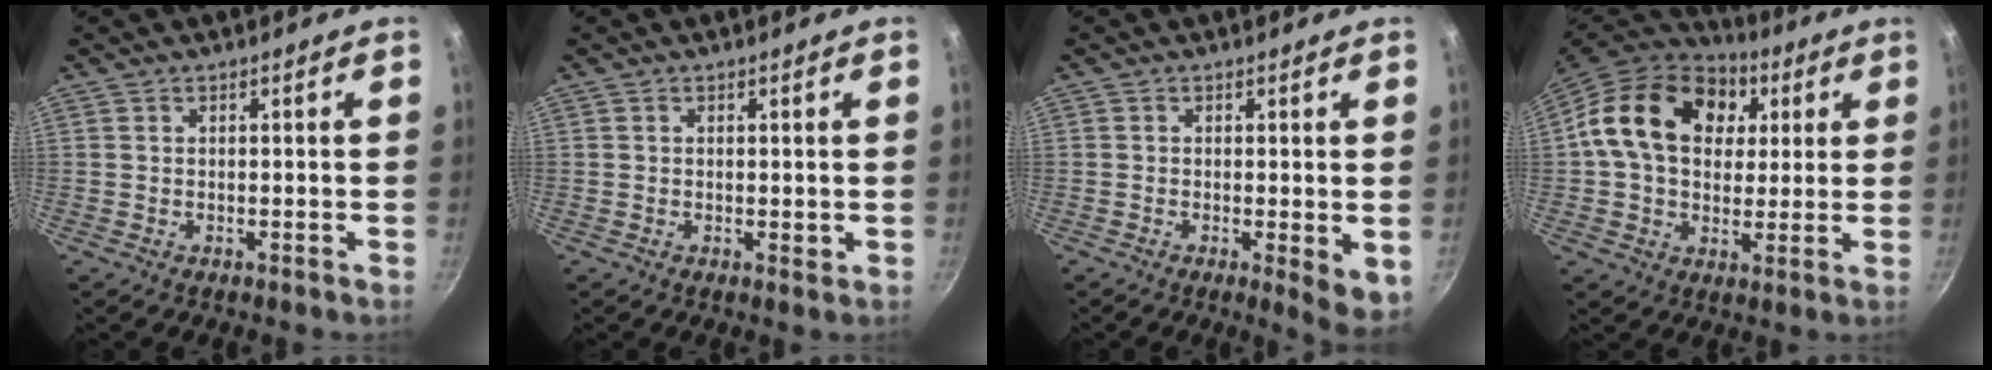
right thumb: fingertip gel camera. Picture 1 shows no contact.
{"total": 0.9, "force": [0.2, 0.6, 0.6], "torque": [-0.007, 0.000, 0.002]}
{"total": 5.1, "force": [-0.6, 1.7, 4.8], "torque": [-0.055, -0.010, -0.008]}
{"total": 19.7, "force": [5.5, 14.4, 12.2], "torque": [-0.191, 0.006, 0.081]}